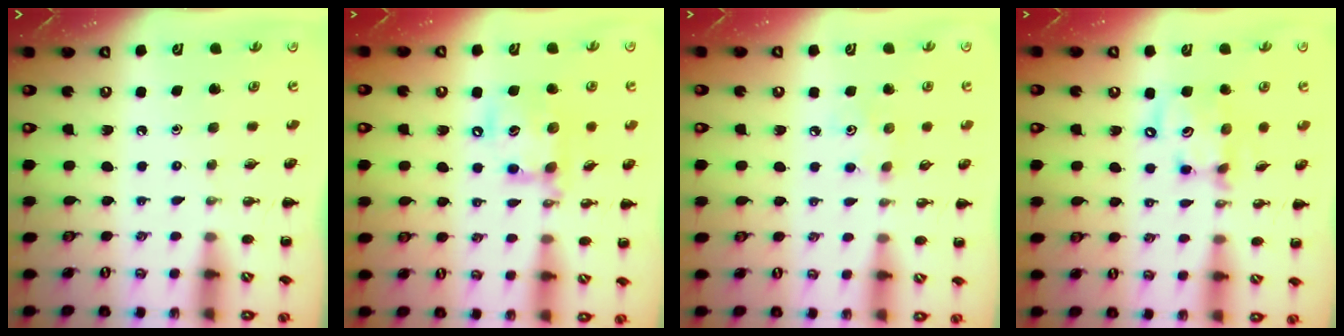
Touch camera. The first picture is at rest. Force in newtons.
{"total": 14.6, "press": 14.4, "slide": 2.5}
{"total": 3.8, "press": 3.7, "slide": 0.9}
{"total": 11.2, "press": 11.0, "slide": 1.9}